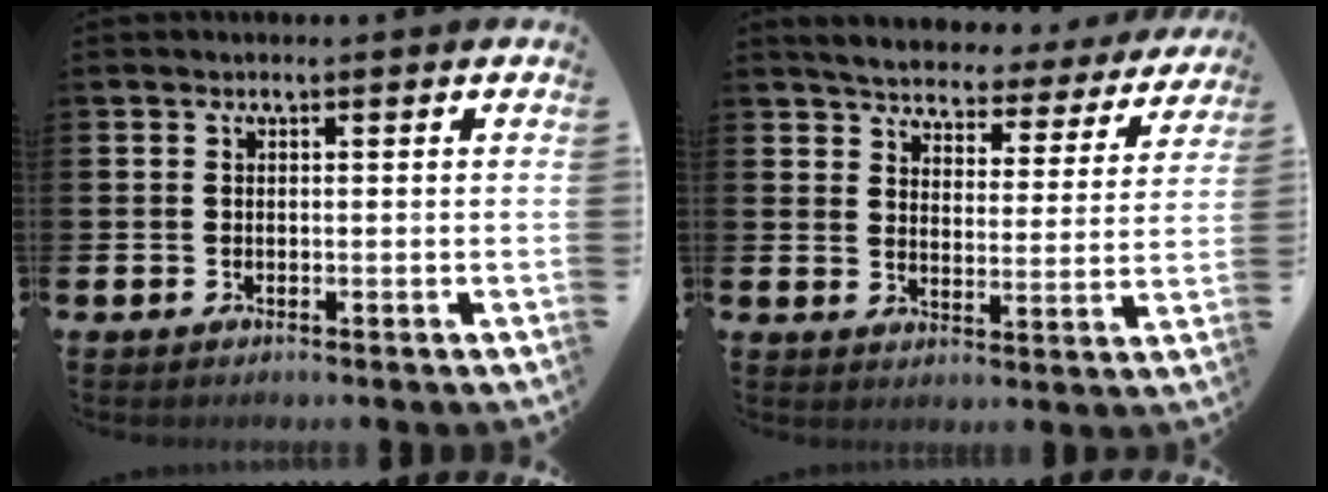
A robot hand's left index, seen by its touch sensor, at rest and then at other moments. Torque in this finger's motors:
{"motor_torque": [1.11, -1.03, 0.41, 0.09]}